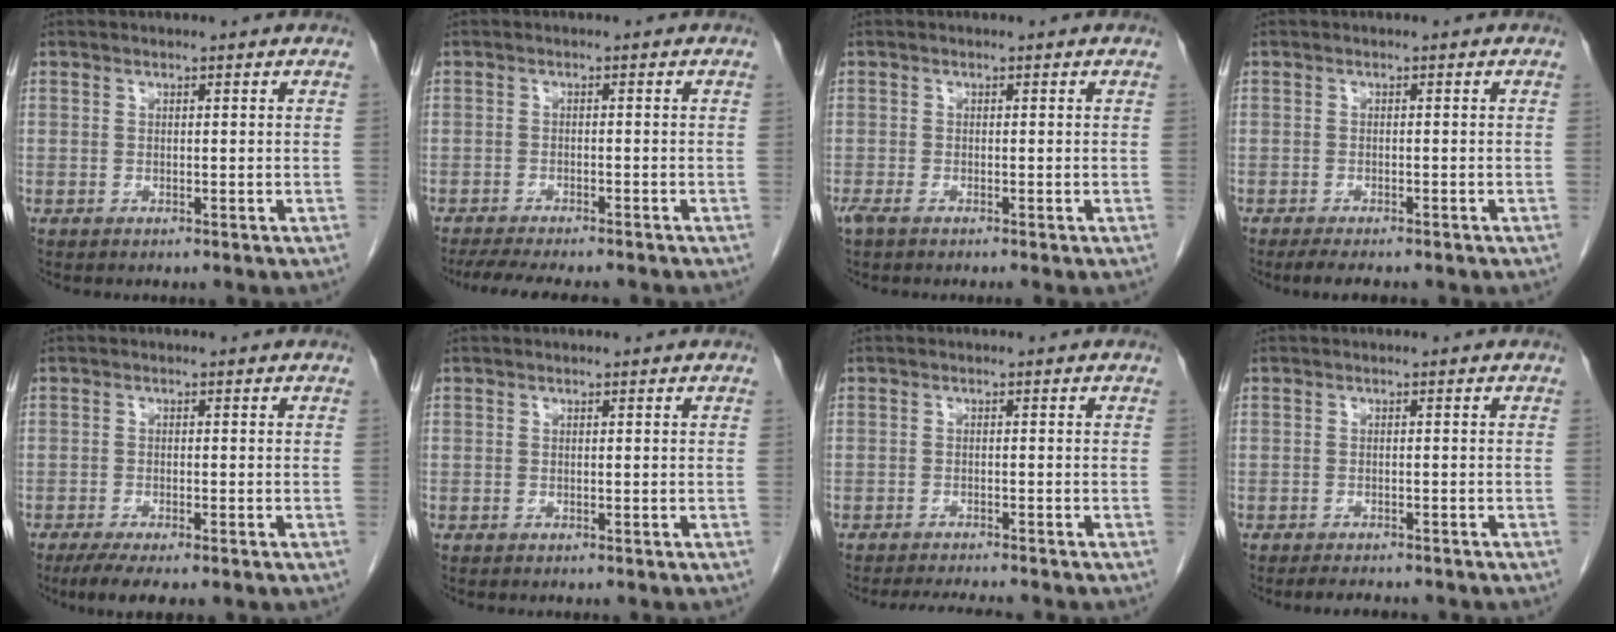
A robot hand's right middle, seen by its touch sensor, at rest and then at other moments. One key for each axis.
{"total": 11.0, "fx": -9.7, "fy": 1.8, "fz": 5.0, "tx": -0.076, "ty": -0.014, "tz": -0.131}
{"total": 1.6, "fx": -1.2, "fy": 0.2, "fz": 1.0, "tx": -0.021, "ty": -0.006, "tz": -0.024}
{"total": 4.3, "fx": -3.5, "fy": 0.9, "fz": 2.4, "tx": -0.033, "ty": -0.009, "tz": -0.046}
{"total": 5.1, "fx": -3.5, "fy": 1.0, "fz": 3.7, "tx": -0.059, "ty": -0.013, "tz": -0.051}
{"total": 0.0}
{"total": 4.7, "fx": -4.4, "fy": -0.2, "fz": 1.7, "tx": -0.026, "ty": -0.014, "tz": -0.066}
{"total": 4.3, "fx": -3.8, "fy": 0.9, "fz": 1.8, "tx": -0.023, "ty": -0.005, "tz": -0.048}